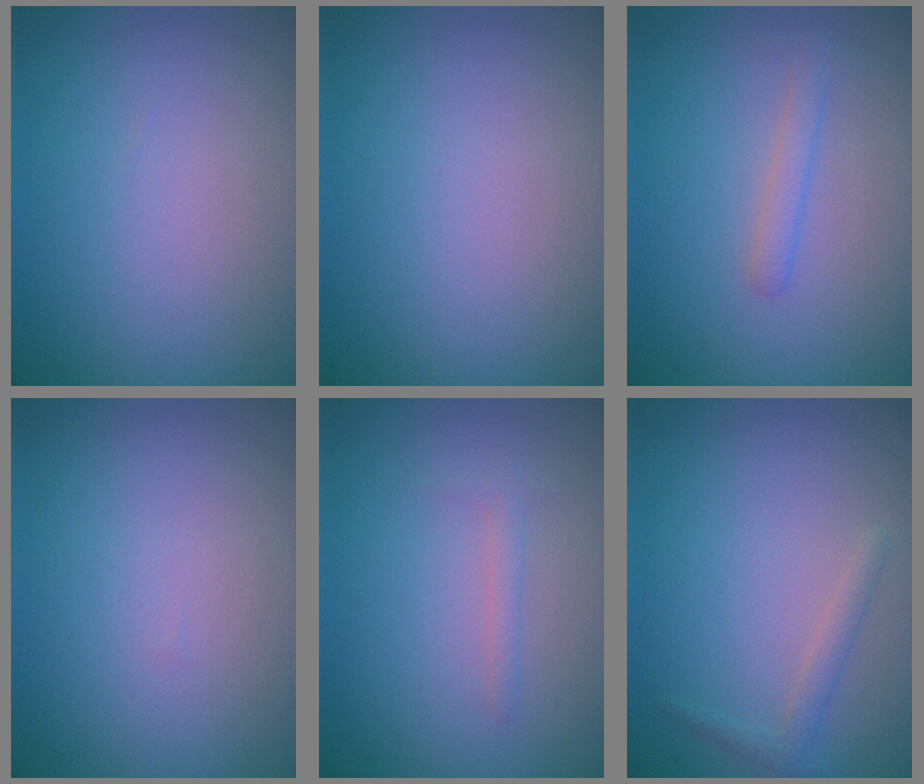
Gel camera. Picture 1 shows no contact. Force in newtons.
{"total": 0.0}
{"total": 1.4, "press": 1.4, "slide": 0.1}
{"total": 0.0}
{"total": 0.9, "press": 0.9, "slide": 0.0}
{"total": 1.3, "press": 1.3, "slide": 0.0}